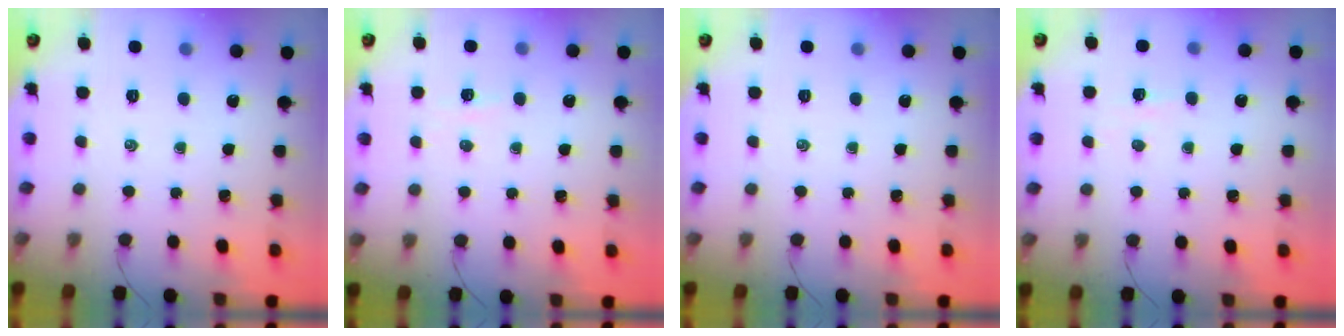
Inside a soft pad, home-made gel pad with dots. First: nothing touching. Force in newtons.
{"total": 2.4, "press": 2.3, "slide": 0.6}
{"total": 0.0}
{"total": 3.1, "press": 3.0, "slide": 0.8}